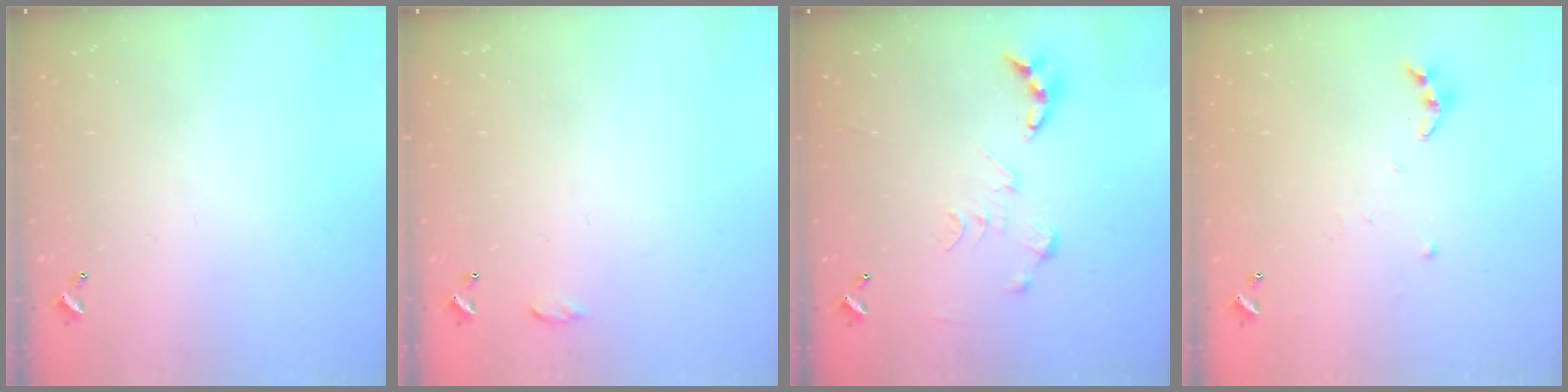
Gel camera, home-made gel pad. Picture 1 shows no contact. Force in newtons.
{"total": 4.7, "press": 4.7, "slide": 0.6}
{"total": 0.0}
{"total": 3.8, "press": 3.8, "slide": 0.3}